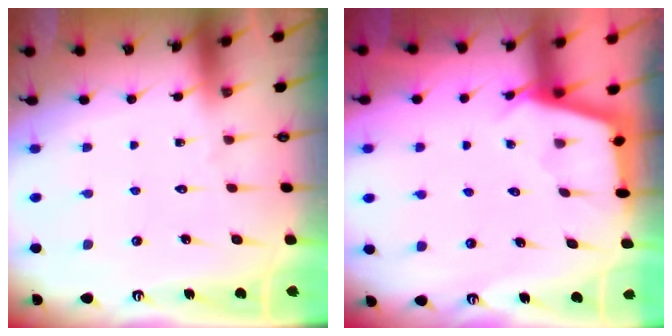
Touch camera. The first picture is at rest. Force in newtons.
{"total": 2.7, "press": 2.7, "slide": 0.3}